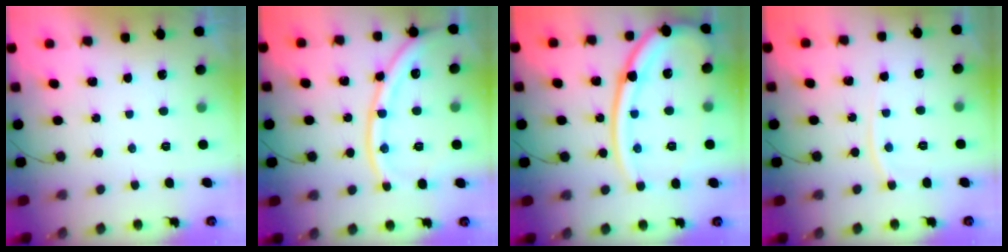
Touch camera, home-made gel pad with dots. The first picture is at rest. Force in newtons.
{"total": 14.0, "press": 13.9, "slide": 1.6}
{"total": 19.4, "press": 19.3, "slide": 1.9}
{"total": 5.0, "press": 5.0, "slide": 0.7}